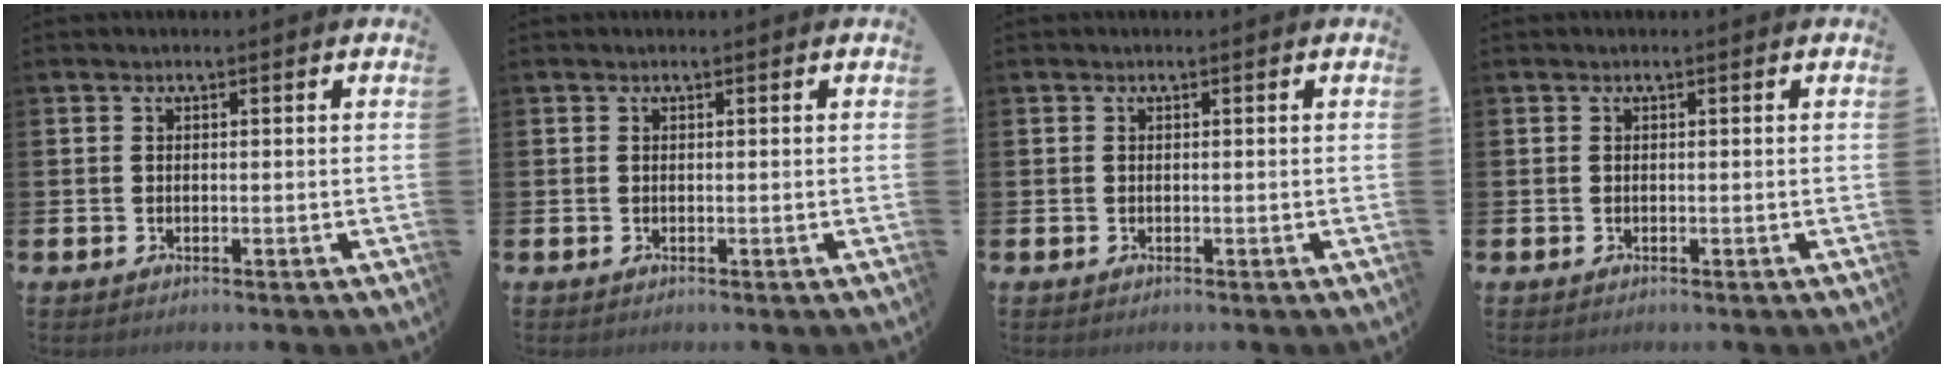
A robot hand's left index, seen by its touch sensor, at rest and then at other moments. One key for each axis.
{"total": 0.0}
{"total": 0.0}
{"total": 0.0}